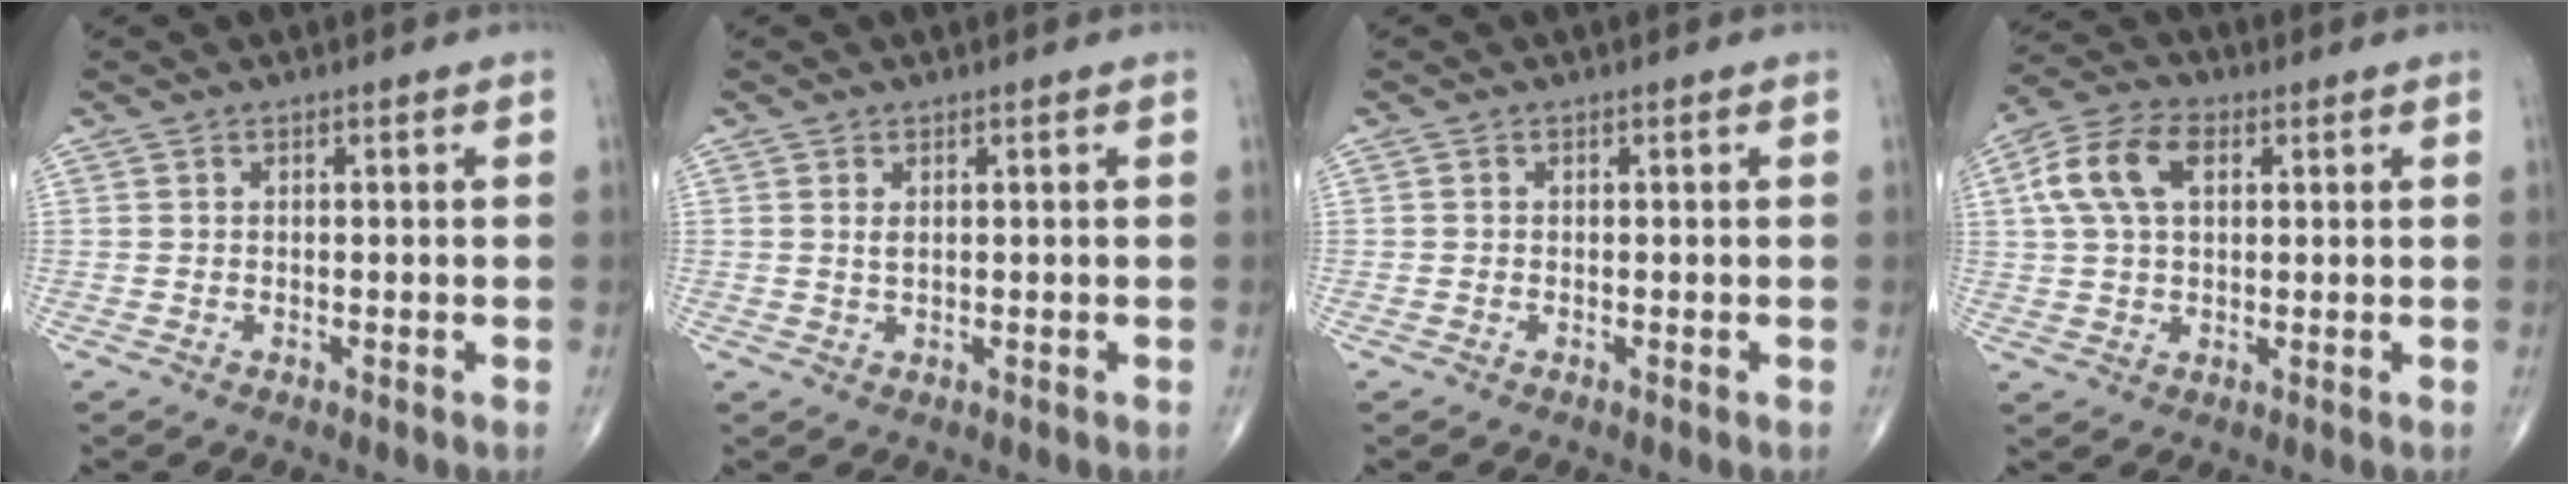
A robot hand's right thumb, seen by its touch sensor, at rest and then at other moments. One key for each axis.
{"total": 1.3, "fx": 0.4, "fy": 0.6, "fz": 1.1, "tx": -0.022, "ty": -0.001, "tz": 0.013}
{"total": 0.0}
{"total": 10.1, "fx": 2.8, "fy": 6.1, "fz": 7.6, "tx": -0.152, "ty": 0.020, "tz": 0.047}